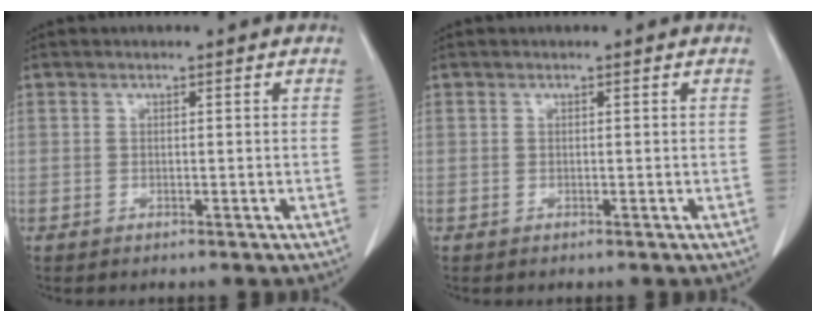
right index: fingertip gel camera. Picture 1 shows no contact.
{"total": 0.0}